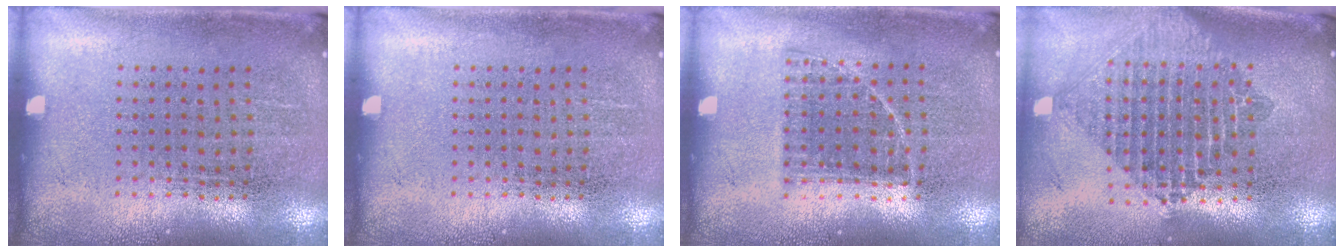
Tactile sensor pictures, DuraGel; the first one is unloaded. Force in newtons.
{"total": 0.0}
{"total": 1.0, "press": 0.8, "slide": 0.6}
{"total": 2.2, "press": 1.7, "slide": 1.4}